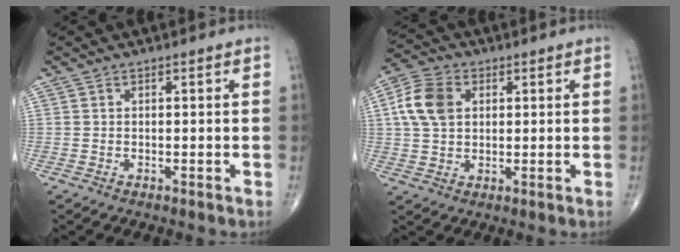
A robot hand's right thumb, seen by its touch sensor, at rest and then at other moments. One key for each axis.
{"total": 8.8, "fx": 2.0, "fy": 6.2, "fz": 5.9, "tx": -0.115, "ty": 0.010, "tz": 0.034}